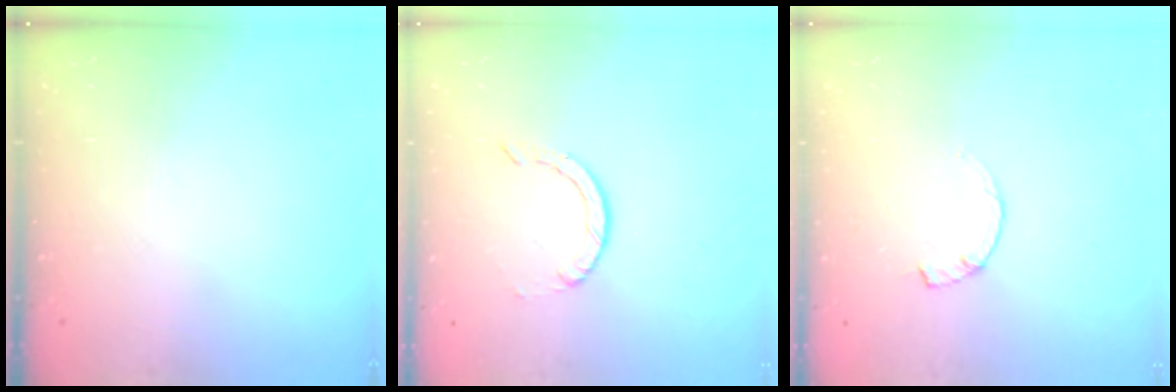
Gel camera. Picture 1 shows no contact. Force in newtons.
{"total": 0.8, "press": 0.8, "slide": 0.1}
{"total": 1.0, "press": 0.9, "slide": 0.2}